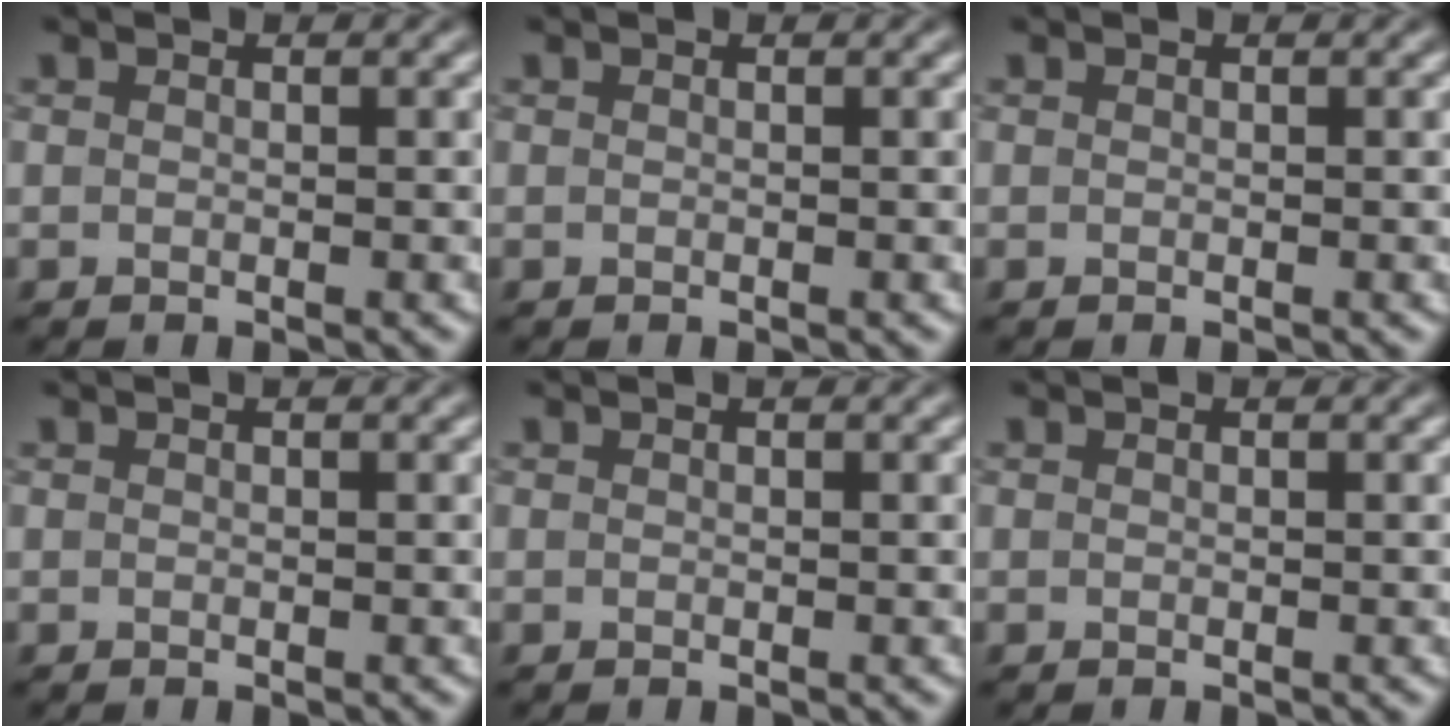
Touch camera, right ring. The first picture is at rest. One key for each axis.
{"total": 0.0}
{"total": 0.0}
{"total": 0.0}
{"total": 0.0}
{"total": 0.0}